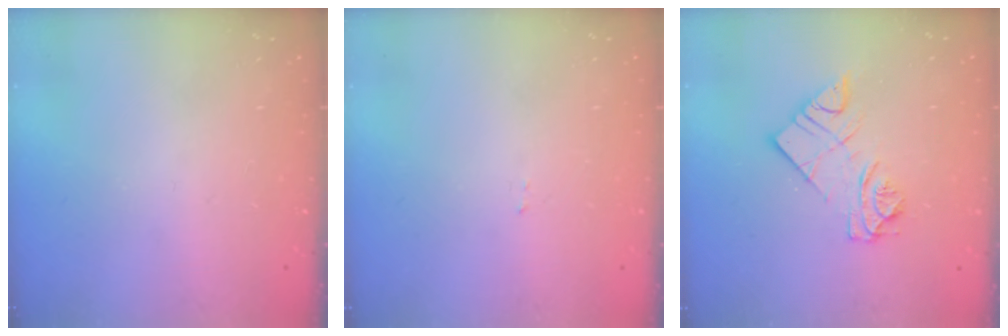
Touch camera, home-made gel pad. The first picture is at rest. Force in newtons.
{"total": 1.6, "press": 1.6, "slide": 0.1}
{"total": 10.9, "press": 10.9, "slide": 0.8}